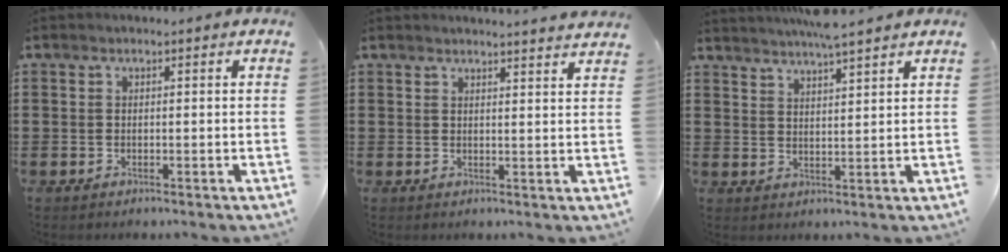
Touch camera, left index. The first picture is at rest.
{"total": 2.4, "force": [2.3, -0.5, 0.2], "torque": [-0.009, -0.008, 0.044]}
{"total": 4.0, "force": [3.8, -0.3, 1.1], "torque": [-0.033, -0.011, 0.069]}